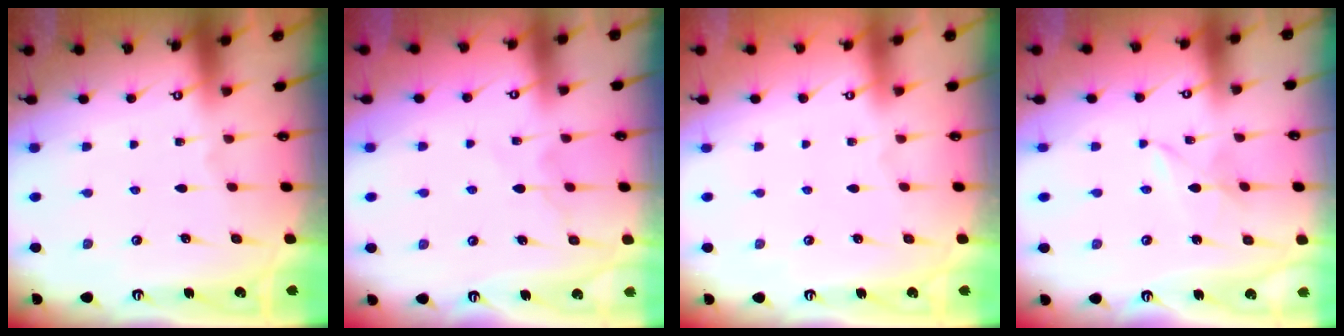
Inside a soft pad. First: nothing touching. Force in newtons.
{"total": 7.0, "press": 7.0, "slide": 0.5}
{"total": 0.0}
{"total": 1.4, "press": 1.4, "slide": 0.2}